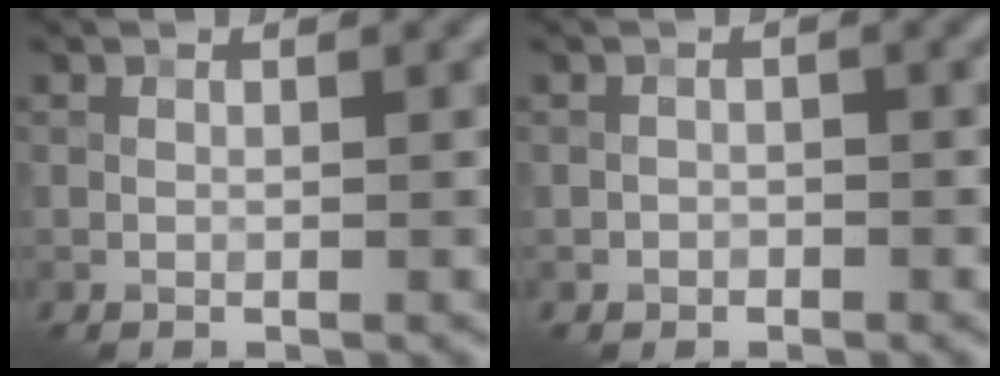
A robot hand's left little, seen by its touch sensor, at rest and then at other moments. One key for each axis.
{"total": 0.9, "fx": -0.4, "fy": 0.8, "fz": 0.0, "tx": 0.005, "ty": -0.003, "tz": -0.010}